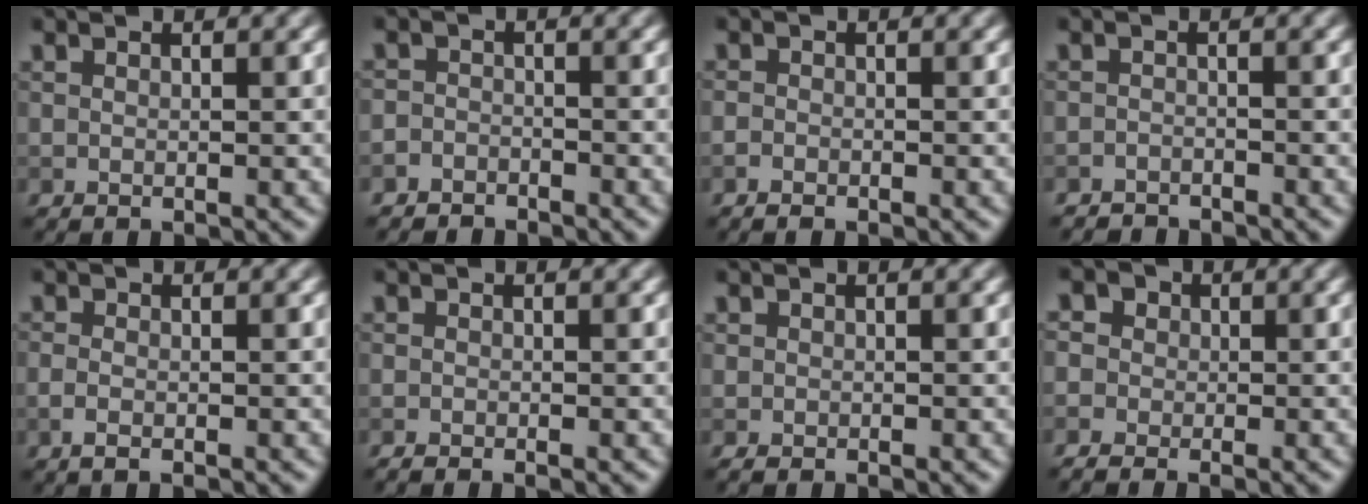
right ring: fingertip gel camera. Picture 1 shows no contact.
{"total": 2.2, "force": [-2.0, 0.9, -0.1], "torque": [0.009, 0.005, -0.043]}
{"total": 0.8, "force": [-0.7, 0.3, 0.3], "torque": [-0.003, 0.003, -0.016]}
{"total": 2.2, "force": [-2.2, 0.3, 0.0], "torque": [0.006, -0.002, -0.043]}
{"total": 1.1, "force": [-0.5, 0.5, 0.9], "torque": [-0.022, 0.002, -0.015]}
{"total": 1.1, "force": [-0.8, 0.3, 0.7], "torque": [-0.013, -0.003, -0.016]}
{"total": 0.9, "force": [-0.7, 0.4, 0.3], "torque": [-0.004, 0.000, -0.013]}
{"total": 3.7, "force": [-0.9, 3.1, 1.9], "torque": [-0.030, 0.014, -0.027]}